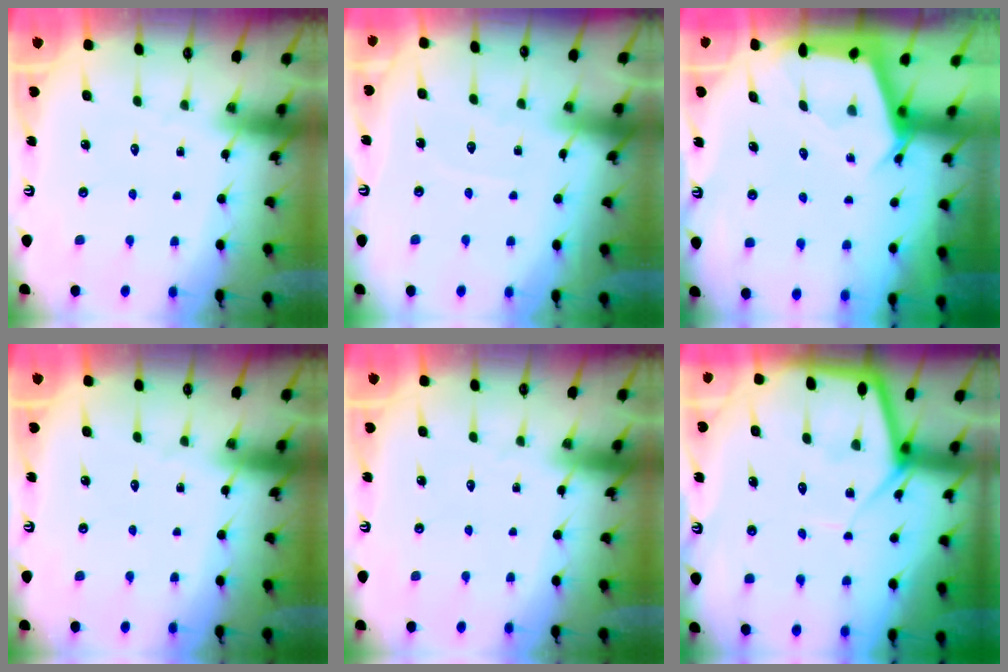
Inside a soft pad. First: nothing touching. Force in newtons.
{"total": 4.6, "press": 4.6, "slide": 0.6}
{"total": 2.9, "press": 2.9, "slide": 0.3}
{"total": 0.0}
{"total": 0.0}
{"total": 8.0, "press": 8.0, "slide": 0.7}